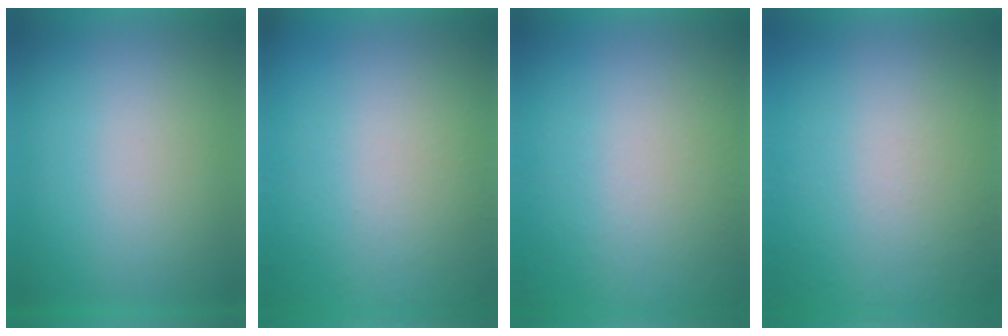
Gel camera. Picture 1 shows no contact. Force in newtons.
{"total": 5.0}
{"total": 5.8}
{"total": 8.4}